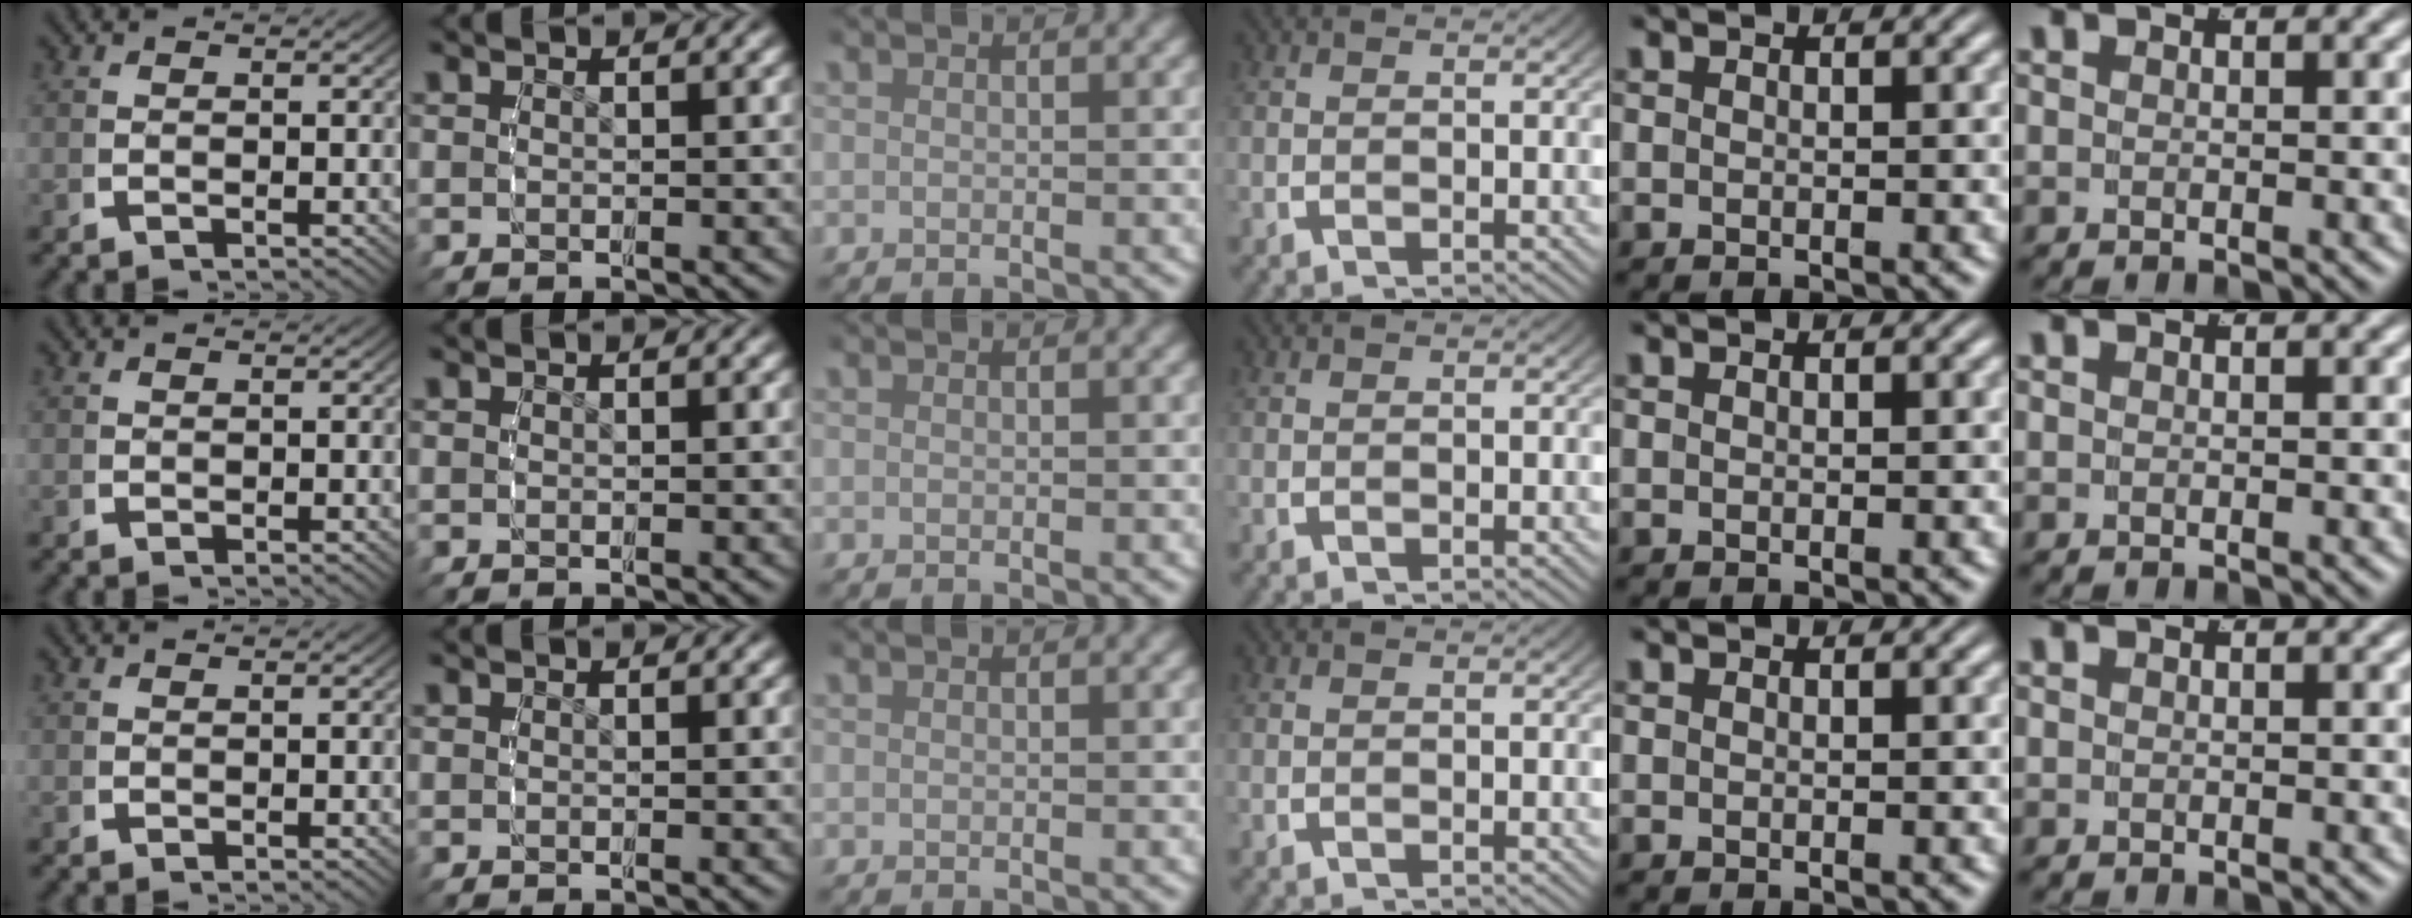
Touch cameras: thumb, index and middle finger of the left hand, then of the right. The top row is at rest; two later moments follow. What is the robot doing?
{"motion": "grasp_and_lifting", "object": "backpack"}